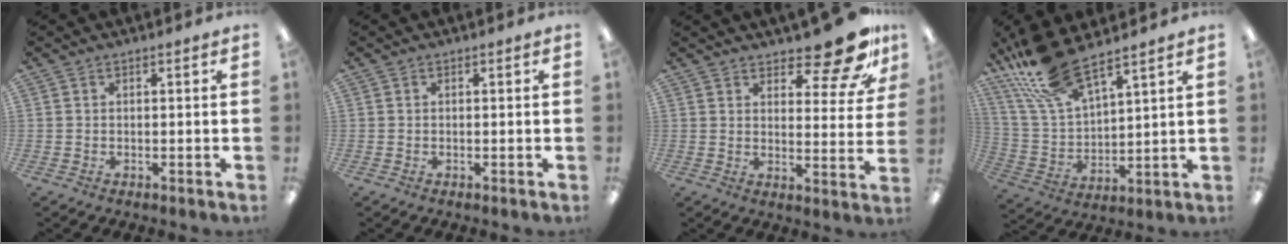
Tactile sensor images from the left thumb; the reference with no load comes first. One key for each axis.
{"total": 0.0}
{"total": 13.7, "fx": 10.8, "fy": 4.2, "fz": 7.4, "tx": -0.087, "ty": -0.079, "tz": 0.180}
{"total": 16.5, "fx": 12.7, "fy": 5.2, "fz": 9.1, "tx": -0.210, "ty": -0.056, "tz": 0.229}